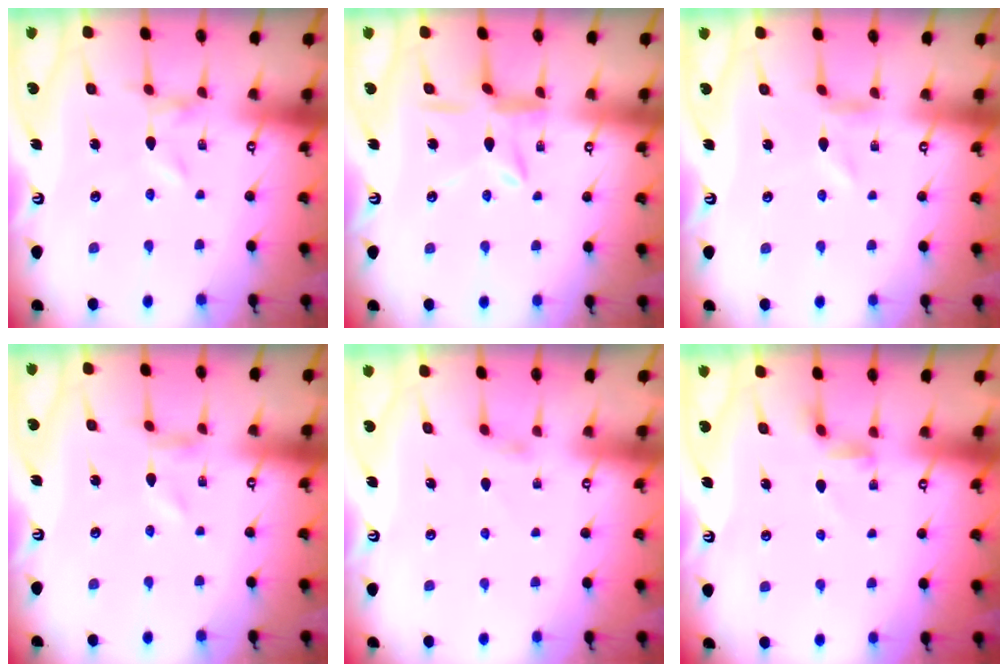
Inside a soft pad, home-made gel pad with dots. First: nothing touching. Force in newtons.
{"total": 8.2, "press": 8.2, "slide": 0.6}
{"total": 0.7, "press": 0.7, "slide": 0.2}
{"total": 0.0}
{"total": 2.2, "press": 2.1, "slide": 0.5}
{"total": 3.0, "press": 2.9, "slide": 0.5}